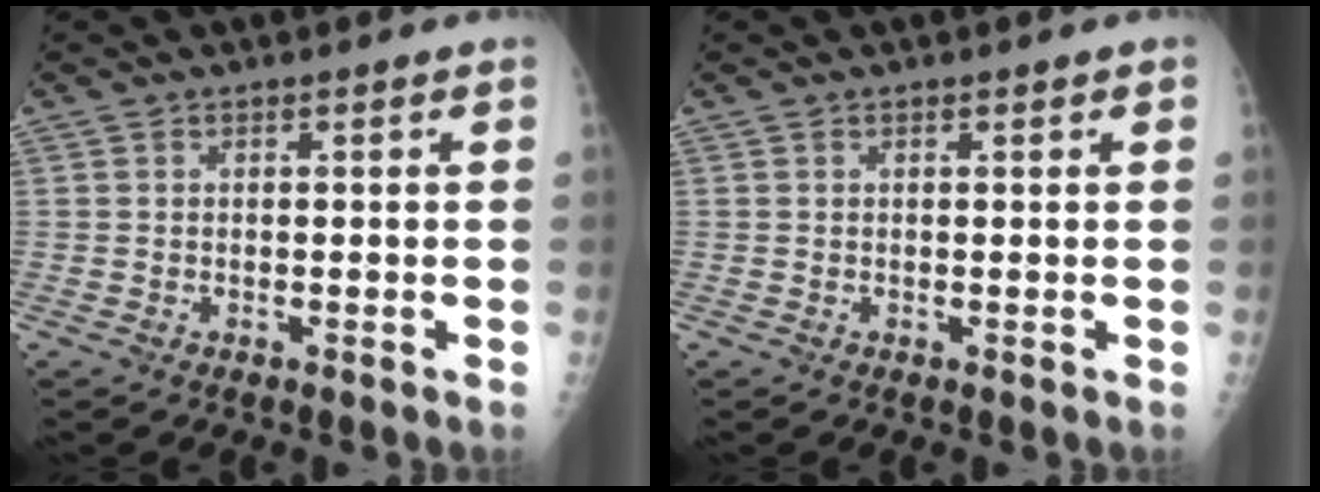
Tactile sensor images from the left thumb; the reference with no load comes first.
{"total": 0.7, "force": [0.4, 0.2, 0.5], "torque": [-0.007, 0.000, 0.006]}